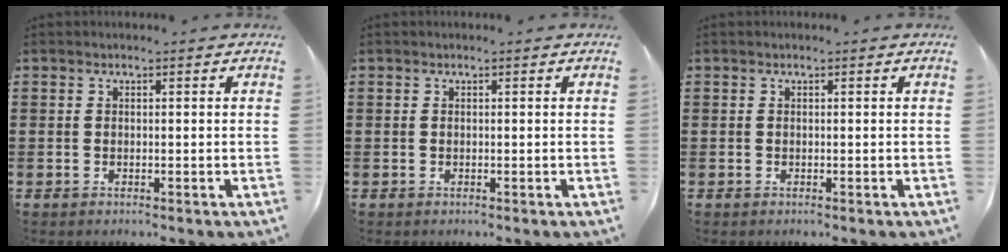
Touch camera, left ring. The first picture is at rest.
{"total": 0.0}
{"total": 0.0}